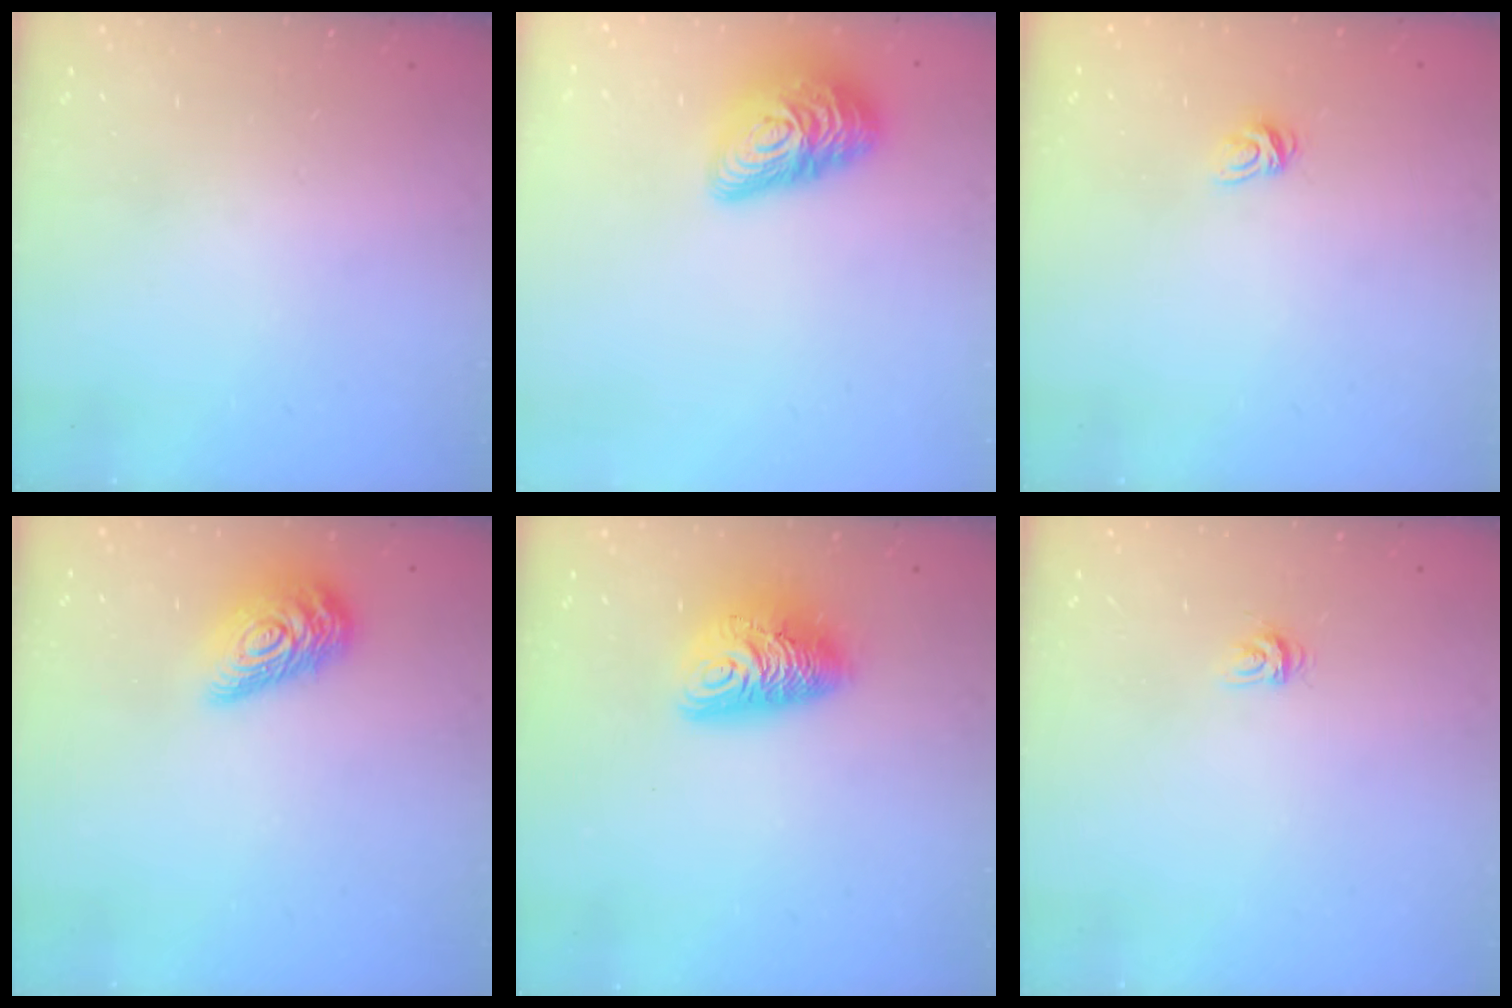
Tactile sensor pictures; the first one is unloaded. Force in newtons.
{"total": 16.4, "press": 16.4, "slide": 0.9}
{"total": 4.9, "press": 4.8, "slide": 0.4}
{"total": 13.8, "press": 13.8, "slide": 0.7}
{"total": 11.8, "press": 11.7, "slide": 1.2}
{"total": 3.4, "press": 3.4, "slide": 0.4}